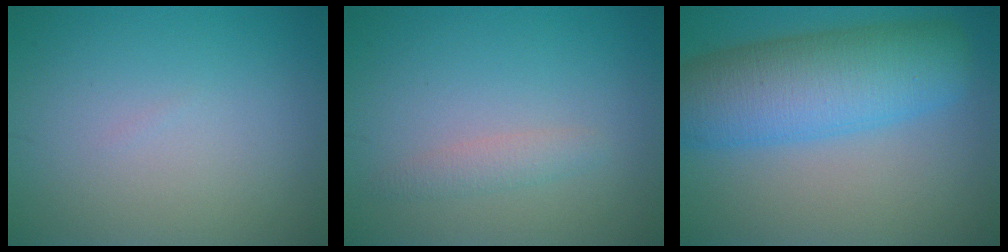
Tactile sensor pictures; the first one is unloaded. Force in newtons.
{"total": 1.4, "press": 1.4, "slide": 0.1}
{"total": 9.6, "press": 9.6, "slide": 0.4}